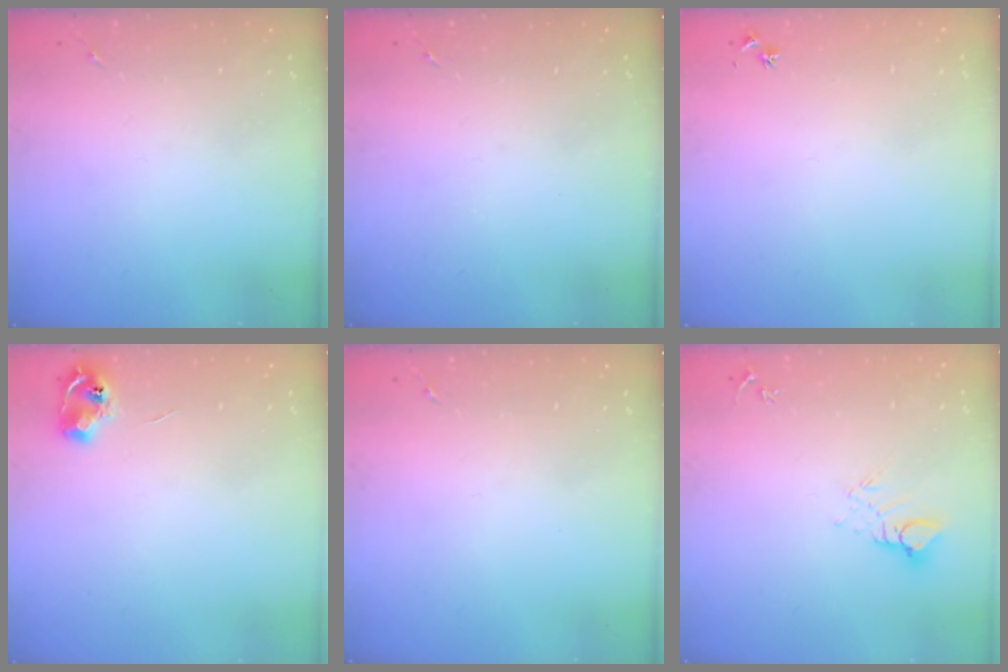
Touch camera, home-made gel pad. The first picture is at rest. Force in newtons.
{"total": 0.0}
{"total": 3.0, "press": 2.9, "slide": 0.3}
{"total": 6.0, "press": 6.0, "slide": 0.7}
{"total": 0.0}
{"total": 5.0, "press": 5.0, "slide": 0.3}